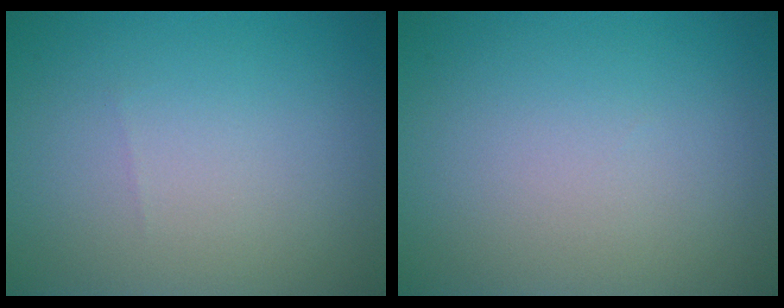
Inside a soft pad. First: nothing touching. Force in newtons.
{"total": 0.0}